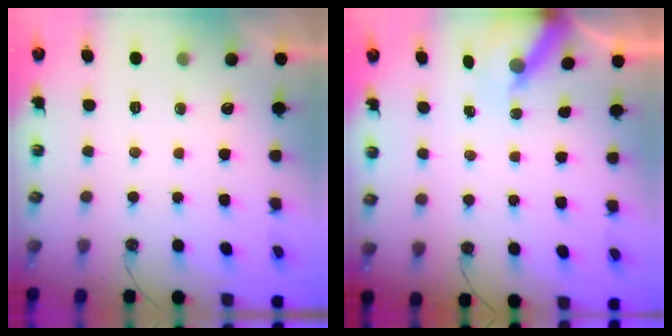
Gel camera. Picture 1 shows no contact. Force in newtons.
{"total": 6.7, "press": 6.7, "slide": 0.5}